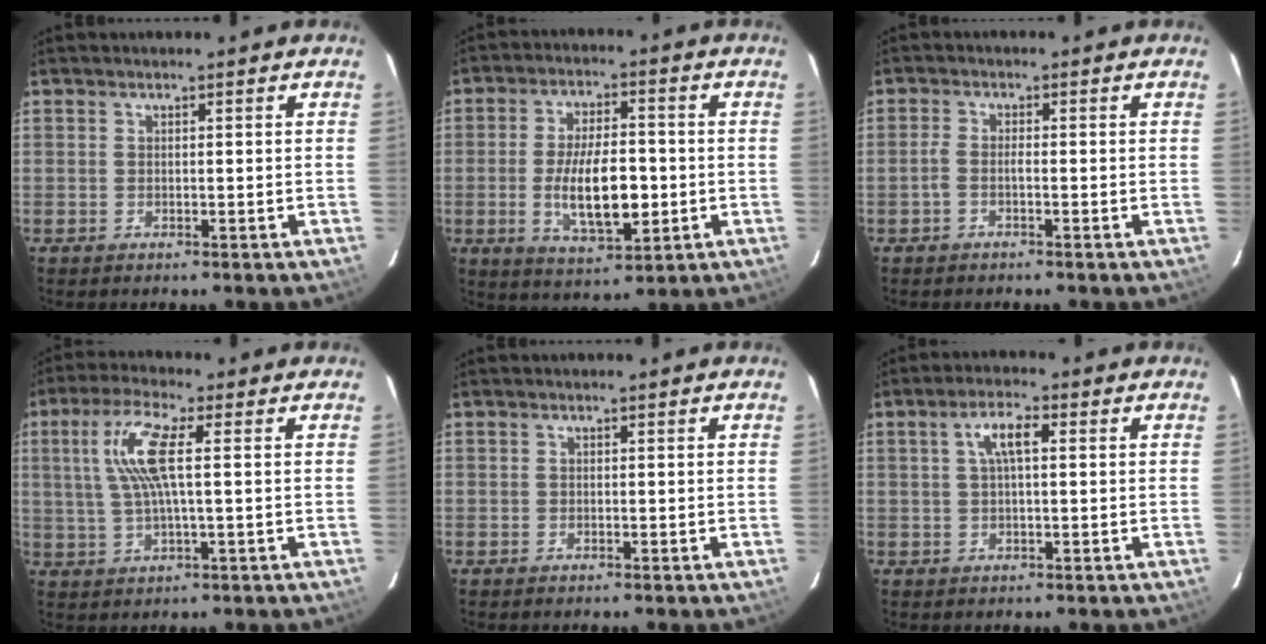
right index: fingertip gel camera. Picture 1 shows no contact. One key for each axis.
{"total": 12.2, "fx": -2.1, "fy": 4.8, "fz": 11.0, "tx": -0.206, "ty": -0.009, "tz": -0.029}
{"total": 1.7, "fx": -1.0, "fy": 0.3, "fz": 1.4, "tx": -0.034, "ty": 0.004, "tz": -0.023}
{"total": 9.3, "fx": 1.8, "fy": 1.5, "fz": 9.0, "tx": -0.178, "ty": 0.009, "tz": 0.037}
{"total": 0.0}
{"total": 4.8, "fx": 1.2, "fy": 1.5, "fz": 4.4, "tx": -0.085, "ty": 0.013, "tz": 0.023}